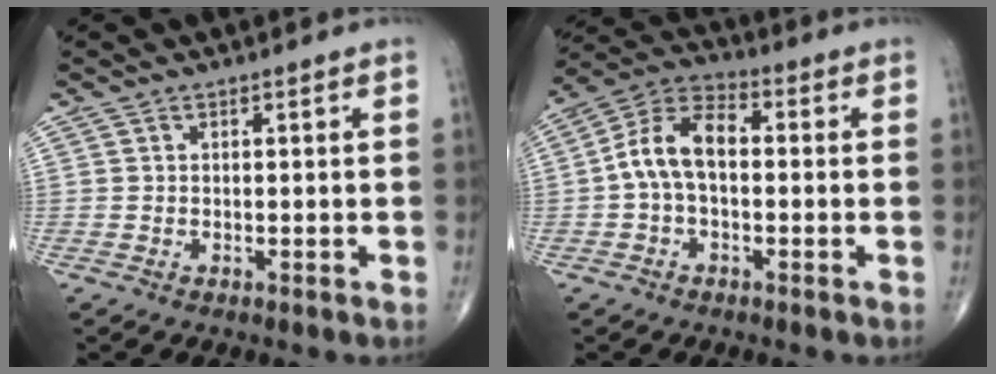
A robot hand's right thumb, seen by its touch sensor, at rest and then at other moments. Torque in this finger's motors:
{"motor_torque": [0.11, 0.11, 0.26, -0.25, 0.15]}